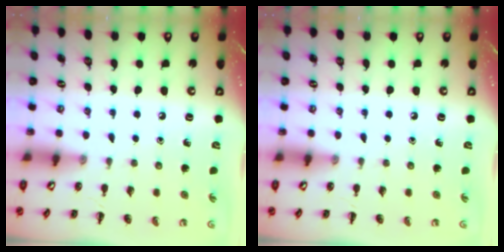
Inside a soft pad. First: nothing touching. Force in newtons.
{"total": 0.0}